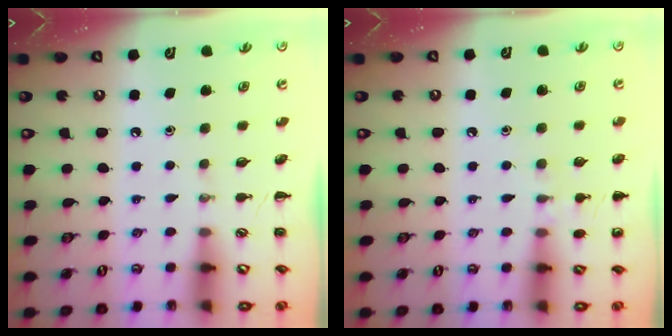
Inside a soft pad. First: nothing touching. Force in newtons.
{"total": 5.6, "press": 5.4, "slide": 1.4}